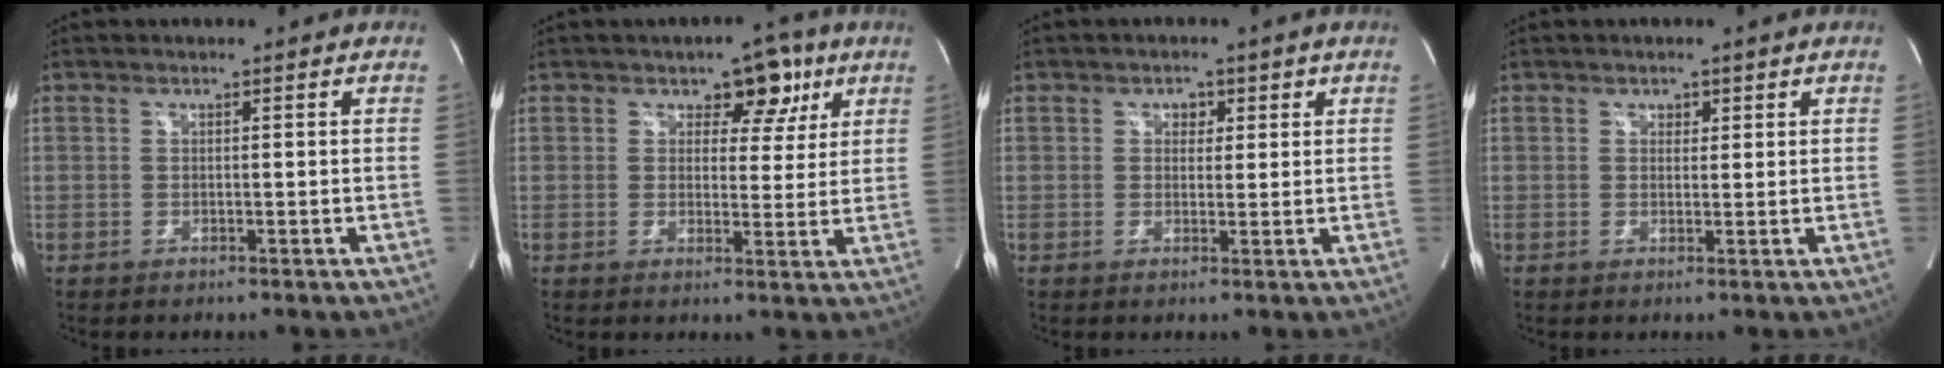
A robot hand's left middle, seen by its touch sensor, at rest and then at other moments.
{"total": 6.0, "force": [3.2, 3.9, 3.3], "torque": [-0.022, 0.012, 0.039]}
{"total": 2.4, "force": [1.0, 1.8, 1.1], "torque": [-0.011, 0.006, 0.012]}
{"total": 1.5, "force": [0.8, 1.1, 0.5], "torque": [-0.003, 0.000, 0.012]}